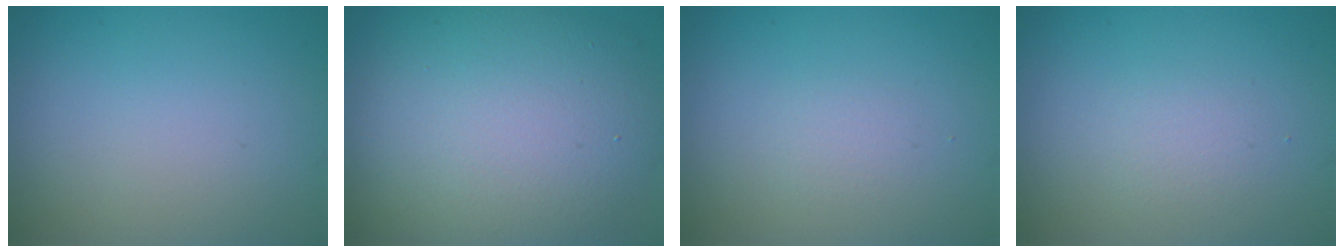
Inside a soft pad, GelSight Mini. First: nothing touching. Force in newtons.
{"total": 12.2, "press": 12.2, "slide": 0.6}
{"total": 0.9, "press": 0.9, "slide": 0.0}
{"total": 1.3, "press": 1.3, "slide": 0.0}